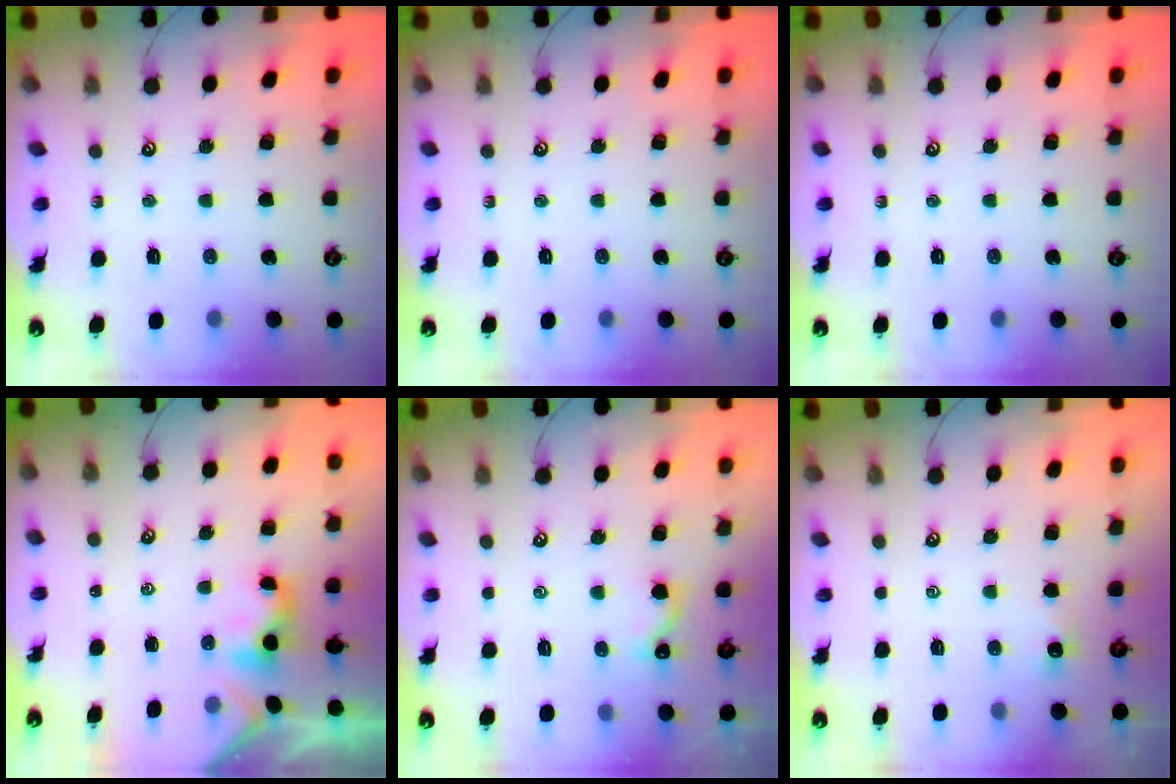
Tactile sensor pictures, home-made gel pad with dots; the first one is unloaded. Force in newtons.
{"total": 0.0}
{"total": 0.0}
{"total": 1.1, "press": 1.1, "slide": 0.2}
{"total": 1.7, "press": 1.7, "slide": 0.3}
{"total": 0.8, "press": 0.8, "slide": 0.3}